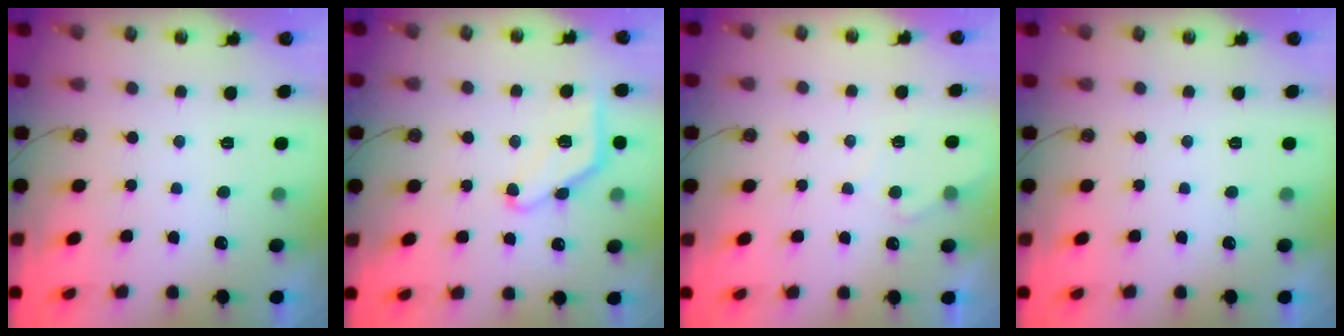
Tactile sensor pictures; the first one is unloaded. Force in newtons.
{"total": 12.2, "press": 12.2, "slide": 0.7}
{"total": 5.1, "press": 5.1, "slide": 0.4}
{"total": 0.0}